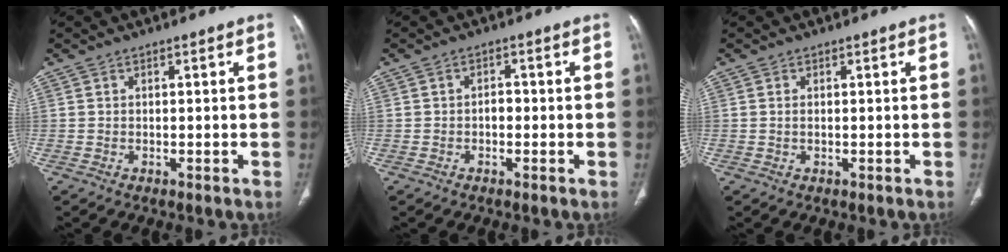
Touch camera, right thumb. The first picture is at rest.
{"total": 1.7, "force": [-0.4, 1.2, 1.1], "torque": [-0.008, 0.006, -0.010]}
{"total": 0.7, "force": [0.1, 0.3, 0.6], "torque": [-0.019, 0.004, 0.004]}